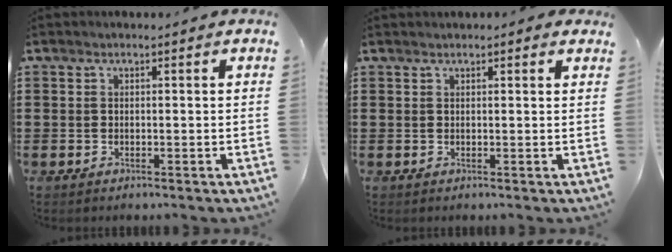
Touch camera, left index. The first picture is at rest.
{"total": 0.8, "force": [0.6, 0.2, 0.4], "torque": [-0.010, 0.002, 0.012]}